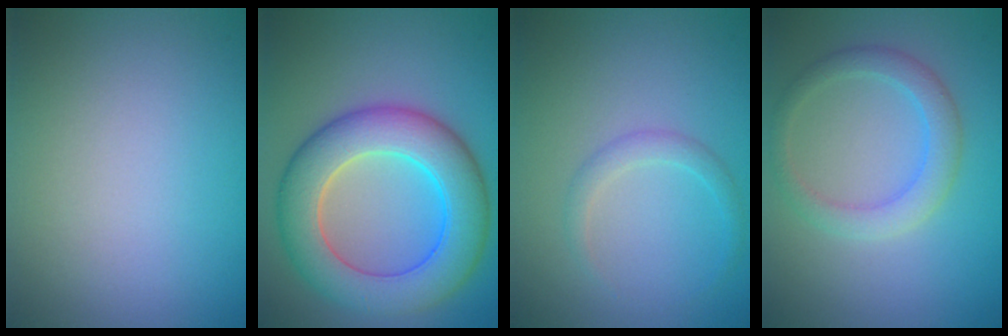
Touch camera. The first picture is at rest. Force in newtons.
{"total": 8.9, "press": 8.9, "slide": 0.2}
{"total": 1.5, "press": 1.5, "slide": 0.1}
{"total": 2.9, "press": 2.9, "slide": 0.3}